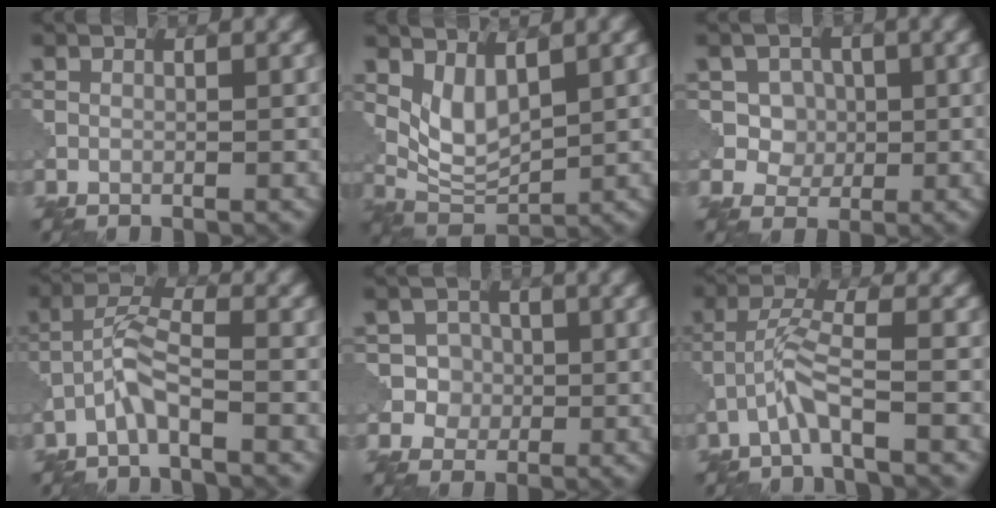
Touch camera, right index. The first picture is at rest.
{"total": 4.1, "force": [1.8, 2.0, 3.0], "torque": [-0.063, -0.011, 0.044]}
{"total": 4.5, "force": [1.2, 4.0, 1.7], "torque": [-0.024, 0.001, 0.021]}
{"total": 3.0, "force": [-1.7, 0.5, 2.4], "torque": [-0.057, 0.012, -0.040]}
{"total": 3.5, "force": [0.0, 3.4, 0.7], "torque": [0.005, 0.012, -0.007]}
{"total": 3.0, "force": [-1.6, 0.1, 2.5], "torque": [-0.055, 0.013, -0.039]}